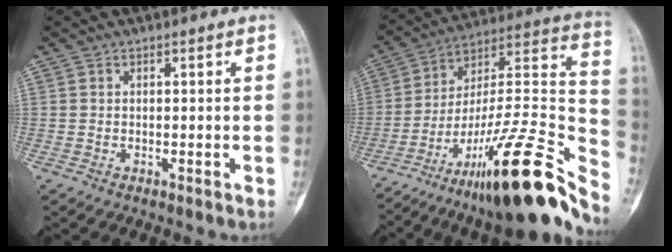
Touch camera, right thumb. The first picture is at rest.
{"total": 31.5, "force": [-19.4, 6.9, 23.9], "torque": [-0.279, 0.097, -0.306]}